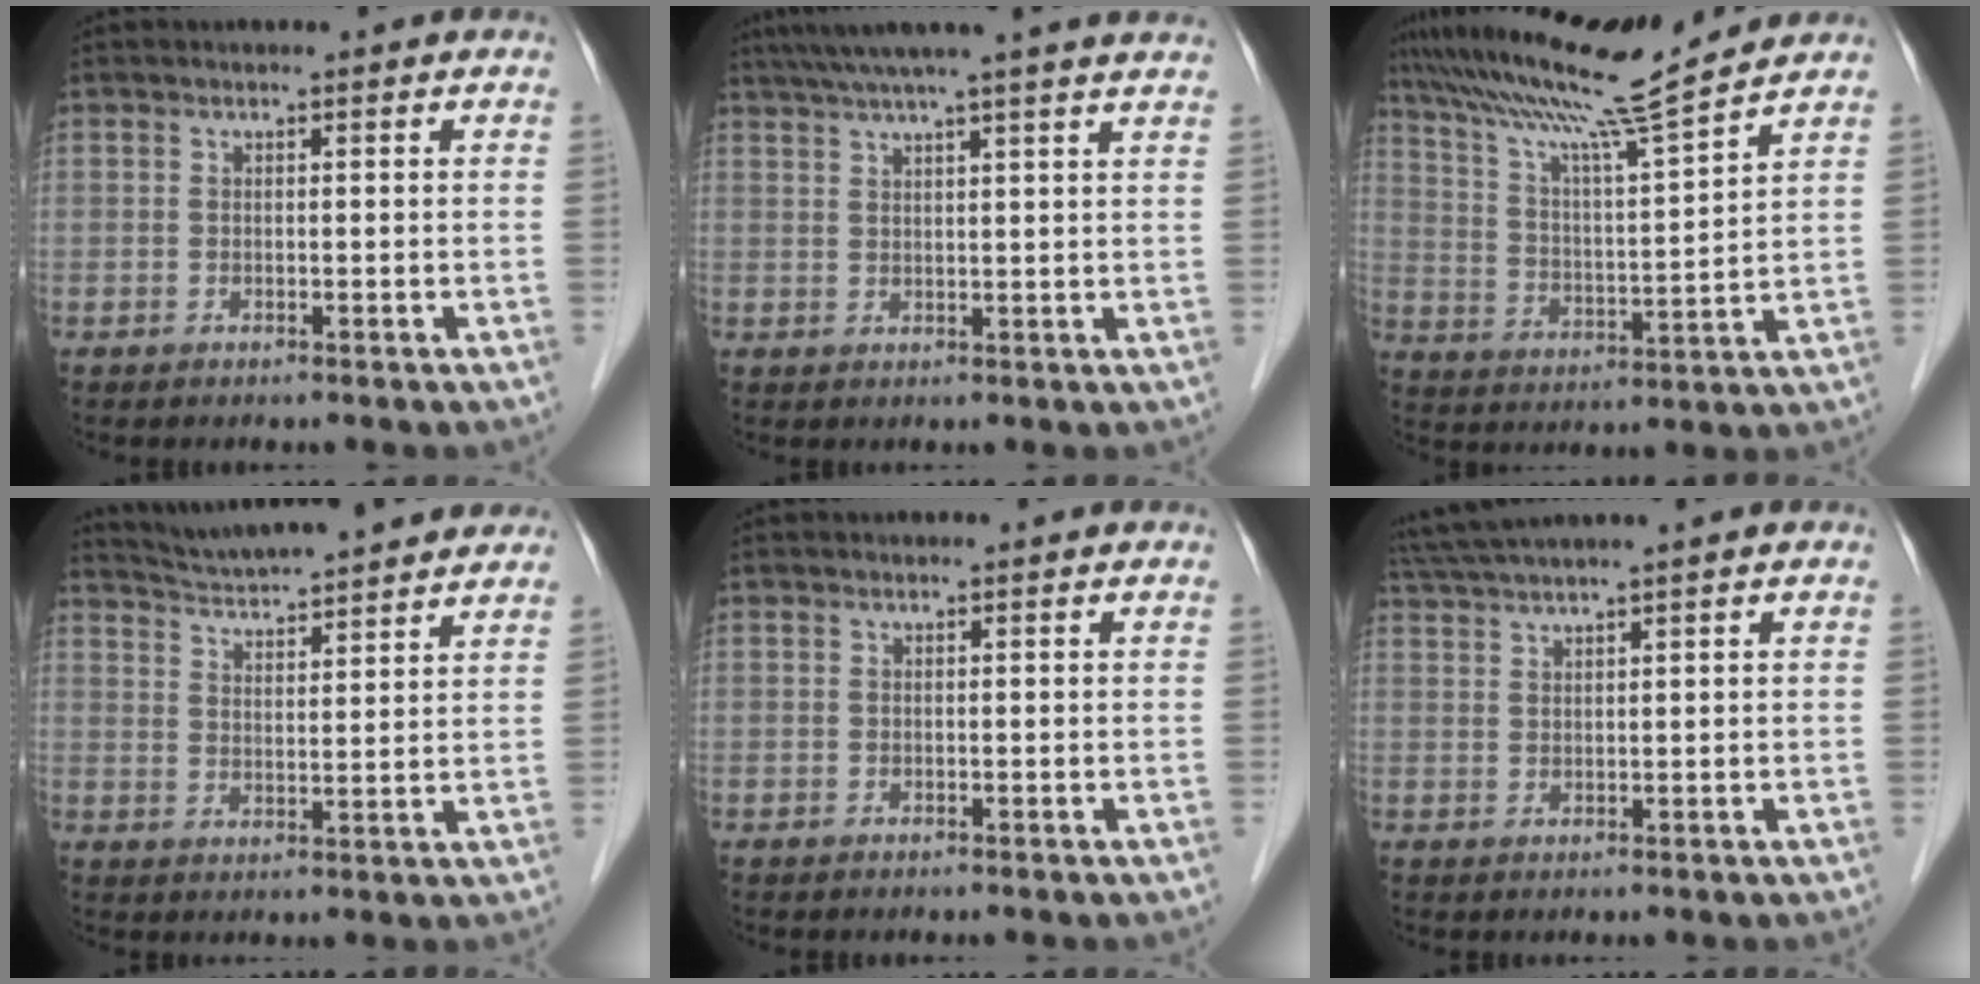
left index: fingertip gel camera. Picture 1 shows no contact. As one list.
[{"total": 13.4, "force": [11.3, -1.1, 7.0], "torque": [-0.118, 0.028, 0.144]}, {"total": 14.1, "force": [12.5, -1.8, 6.2], "torque": [-0.120, -0.001, 0.213]}, {"total": 15.7, "force": [14.4, 1.5, 6.2], "torque": [-0.101, 0.027, 0.208]}, {"total": 0.0}, {"total": 5.1, "force": [4.2, -1.2, 2.6], "torque": [-0.057, 0.022, 0.088]}]